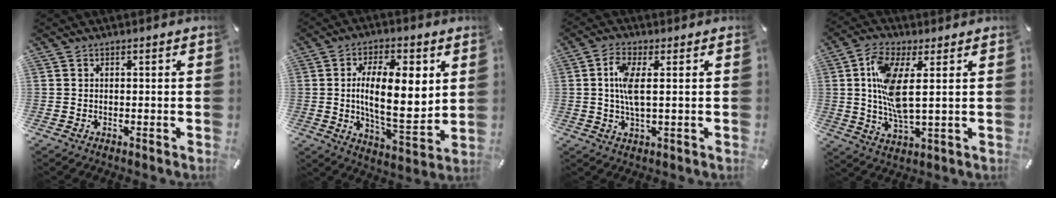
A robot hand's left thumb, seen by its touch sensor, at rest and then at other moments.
{"total": 15.7, "force": [2.7, 7.2, 13.7], "torque": [-0.223, -0.009, 0.041]}
{"total": 6.7, "force": [0.9, 2.0, 6.3], "torque": [-0.143, -0.005, 0.008]}
{"total": 11.2, "force": [2.3, 4.0, 10.2], "torque": [-0.230, -0.010, 0.035]}